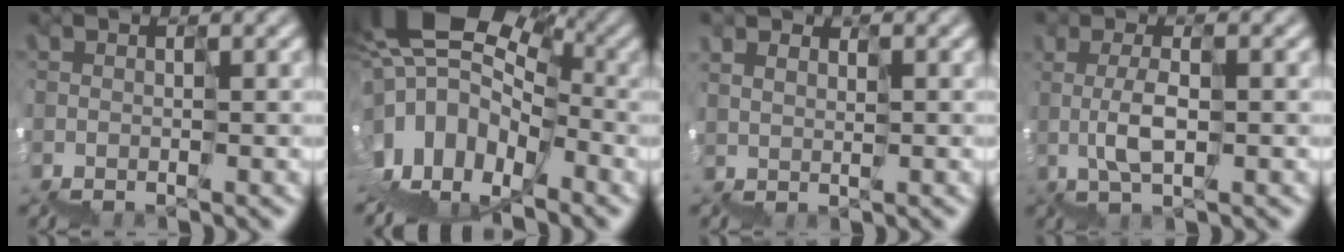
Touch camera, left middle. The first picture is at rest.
{"total": 14.4, "force": [-0.3, 9.6, 10.7], "torque": [-0.175, 0.010, 0.020]}
{"total": 1.3, "force": [1.3, 0.3, -0.1], "torque": [0.018, 0.003, 0.029]}
{"total": 1.3, "force": [0.8, 0.1, 1.0], "torque": [-0.017, 0.015, 0.019]}